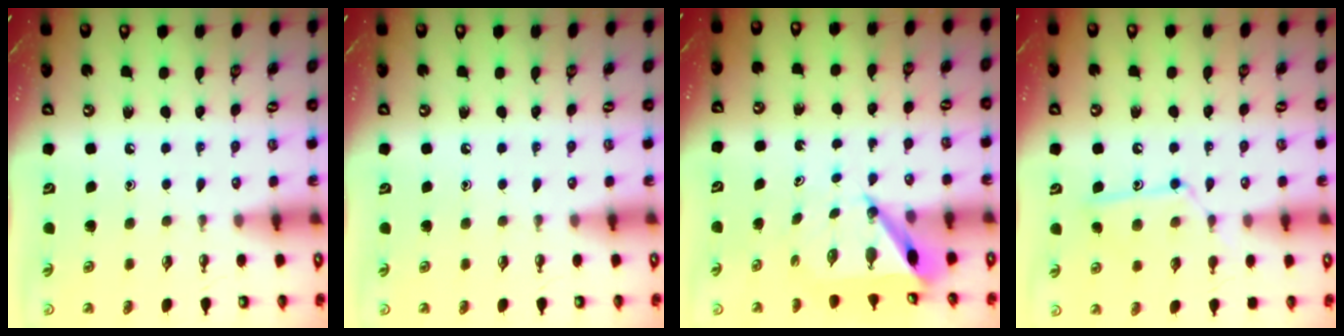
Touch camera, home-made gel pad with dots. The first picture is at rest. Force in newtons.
{"total": 0.0}
{"total": 5.9, "press": 5.9, "slide": 0.2}
{"total": 12.5, "press": 12.5, "slide": 0.9}